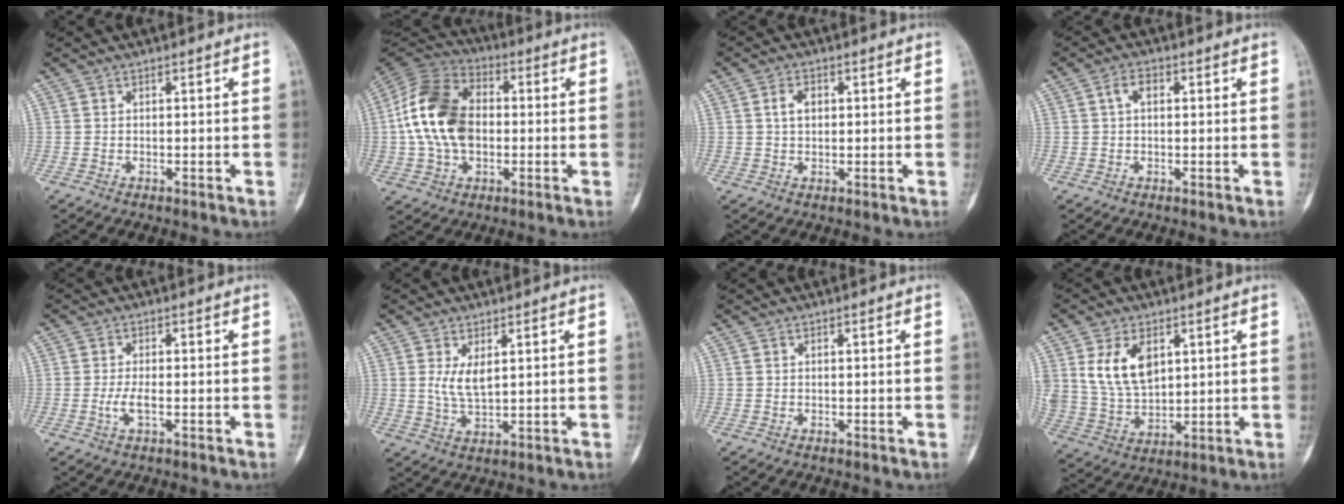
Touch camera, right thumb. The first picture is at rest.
{"total": 17.0, "force": [-0.1, 11.6, 12.4], "torque": [-0.222, 0.023, -0.010]}
{"total": 3.3, "force": [0.7, 2.2, 2.3], "torque": [-0.035, 0.005, 0.012]}
{"total": 3.0, "force": [0.7, 1.8, 2.3], "torque": [-0.043, 0.011, 0.011]}
{"total": 2.8, "force": [-0.7, 0.9, 2.6], "torque": [-0.061, -0.002, -0.014]}
{"total": 4.5, "force": [1.4, 1.9, 3.8], "torque": [-0.074, -0.015, 0.037]}
{"total": 0.0}
{"total": 11.2, "force": [4.0, 6.9, 7.8], "torque": [-0.133, -0.015, 0.091]}